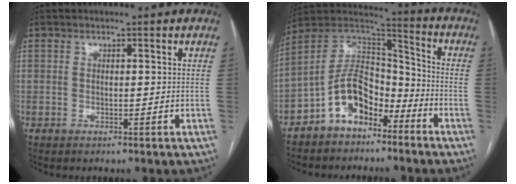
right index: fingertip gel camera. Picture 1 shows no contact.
{"total": 11.1, "force": [-6.3, 6.3, 6.7], "torque": [-0.130, 0.038, -0.118]}